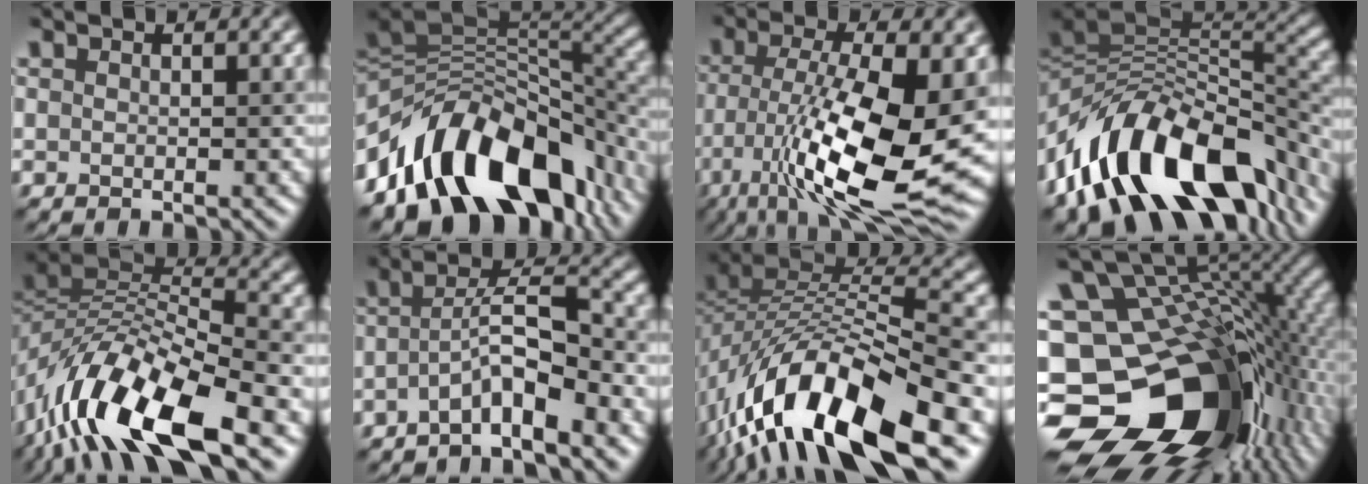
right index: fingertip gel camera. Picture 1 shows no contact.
{"total": 13.2, "force": [-6.7, 7.6, 8.4], "torque": [-0.111, 0.025, -0.119]}
{"total": 14.0, "force": [-3.8, 5.3, 12.4], "torque": [-0.220, -0.021, -0.061]}
{"total": 14.3, "force": [-6.0, 8.1, 10.2], "torque": [-0.167, 0.016, -0.093]}
{"total": 12.5, "force": [-6.8, 4.6, 9.4], "torque": [-0.166, 0.009, -0.131]}
{"total": 5.5, "force": [-3.3, 1.0, 4.2], "torque": [-0.069, 0.025, -0.062]}
{"total": 15.0, "force": [-8.1, 5.6, 11.3], "torque": [-0.209, 0.020, -0.150]}
{"total": 19.2, "force": [-5.7, 13.3, 12.6], "torque": [-0.234, 0.002, -0.075]}